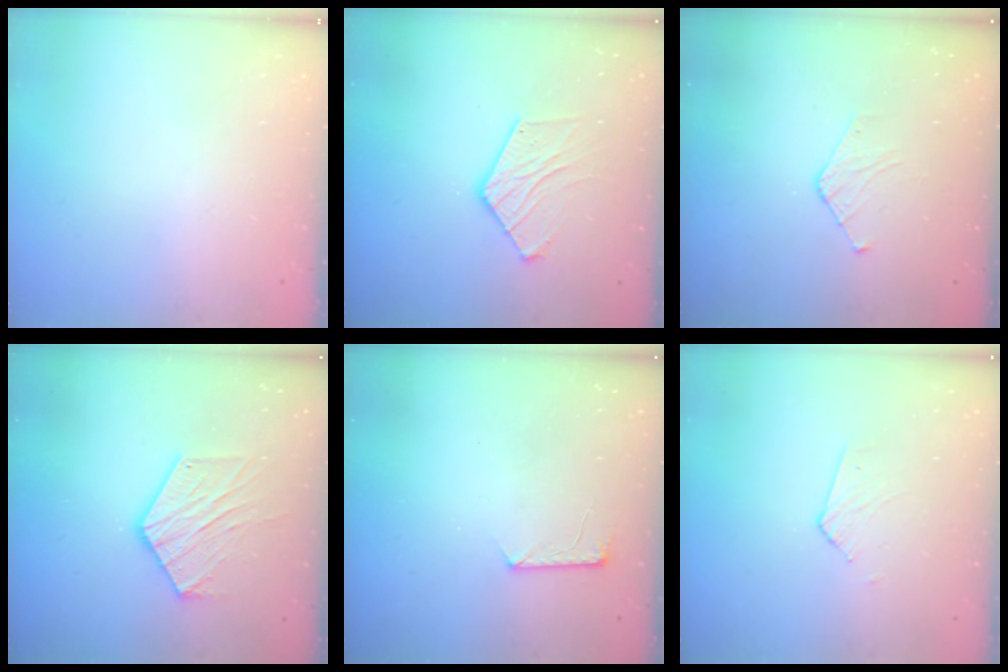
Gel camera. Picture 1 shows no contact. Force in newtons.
{"total": 10.6, "press": 10.6, "slide": 0.7}
{"total": 3.7, "press": 3.7, "slide": 0.3}
{"total": 12.6, "press": 12.6, "slide": 0.7}
{"total": 7.1, "press": 7.0, "slide": 0.6}
{"total": 2.7, "press": 2.7, "slide": 0.2}